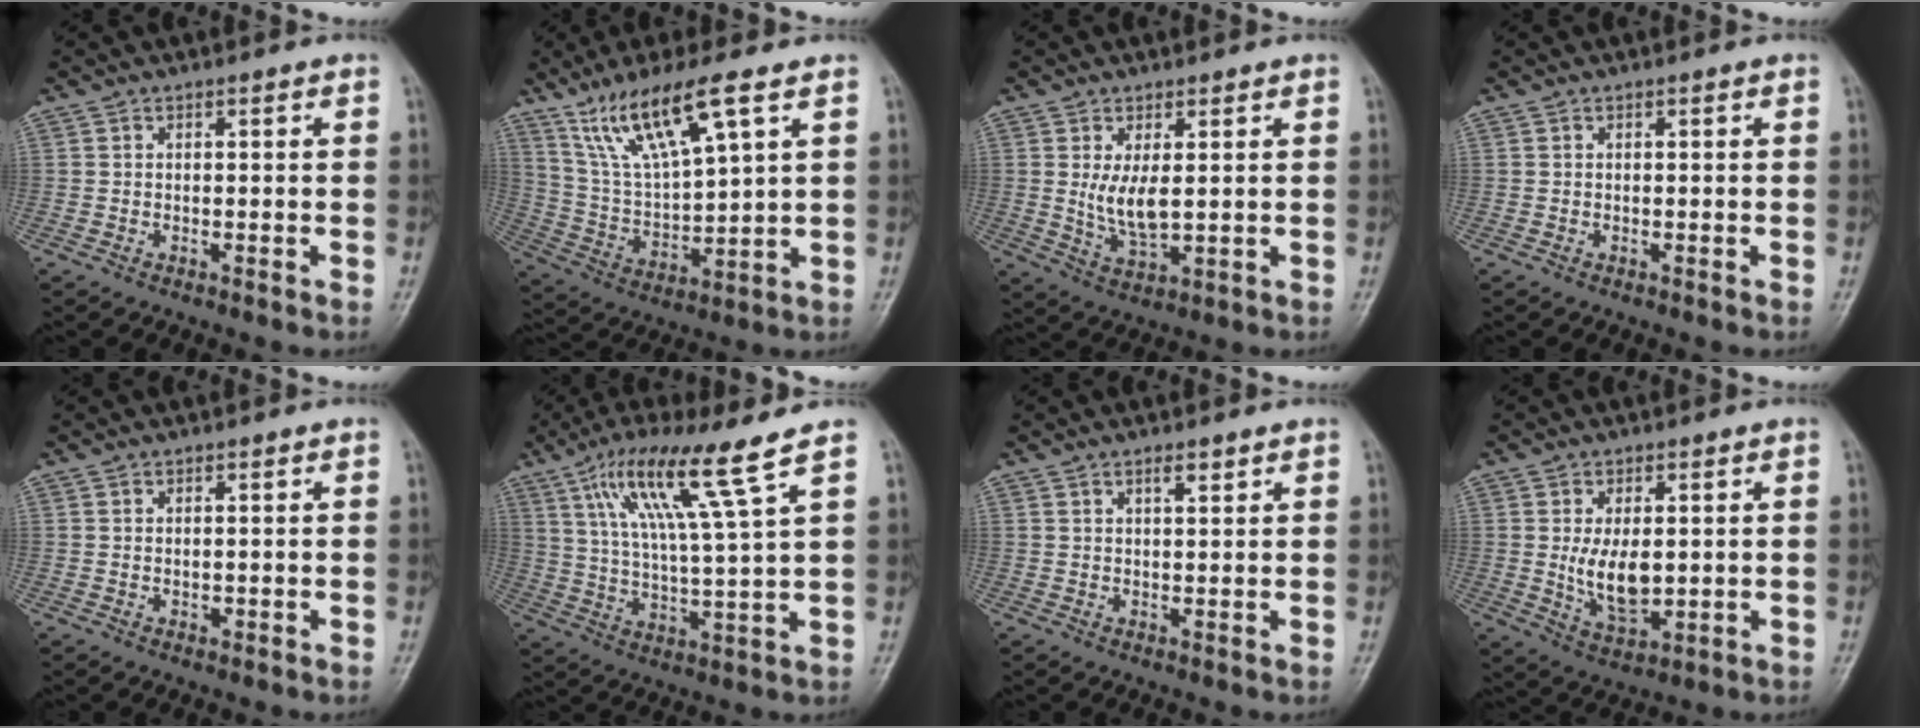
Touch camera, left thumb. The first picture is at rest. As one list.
[{"total": 14.2, "force": [8.5, 2.8, 11.0], "torque": [-0.212, -0.030, 0.178]}, {"total": 5.9, "force": [1.0, 2.6, 5.2], "torque": [-0.095, -0.018, 0.029]}, {"total": 0.0}, {"total": 0.8, "force": [0.2, 0.6, 0.5], "torque": [-0.007, -0.003, 0.005]}, {"total": 14.1, "force": [8.1, -0.1, 11.6], "torque": [-0.214, -0.028, 0.151]}, {"total": 2.2, "force": [1.5, 0.6, 1.5], "torque": [-0.021, -0.010, 0.026]}, {"total": 8.2, "force": [0.5, 4.5, 6.8], "torque": [-0.106, -0.019, 0.021]}]